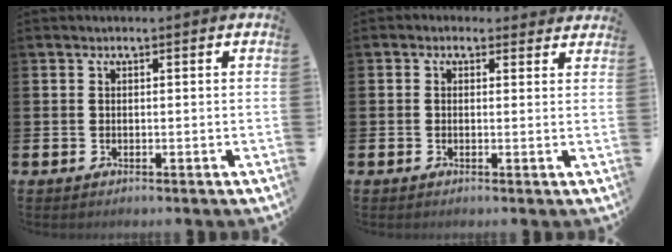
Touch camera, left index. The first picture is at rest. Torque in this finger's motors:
{"motor_torque": [1.03, -1.11, -0.03, 0.02]}